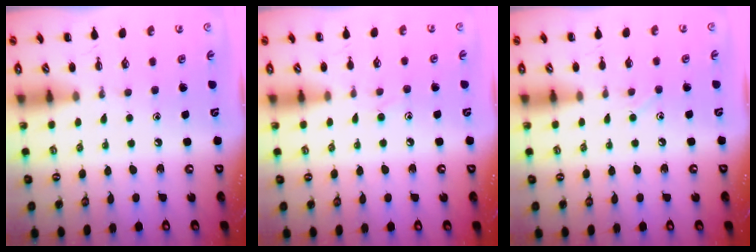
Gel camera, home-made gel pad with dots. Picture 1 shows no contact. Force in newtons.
{"total": 7.6, "press": 7.1, "slide": 2.6}
{"total": 4.0, "press": 3.8, "slide": 1.2}